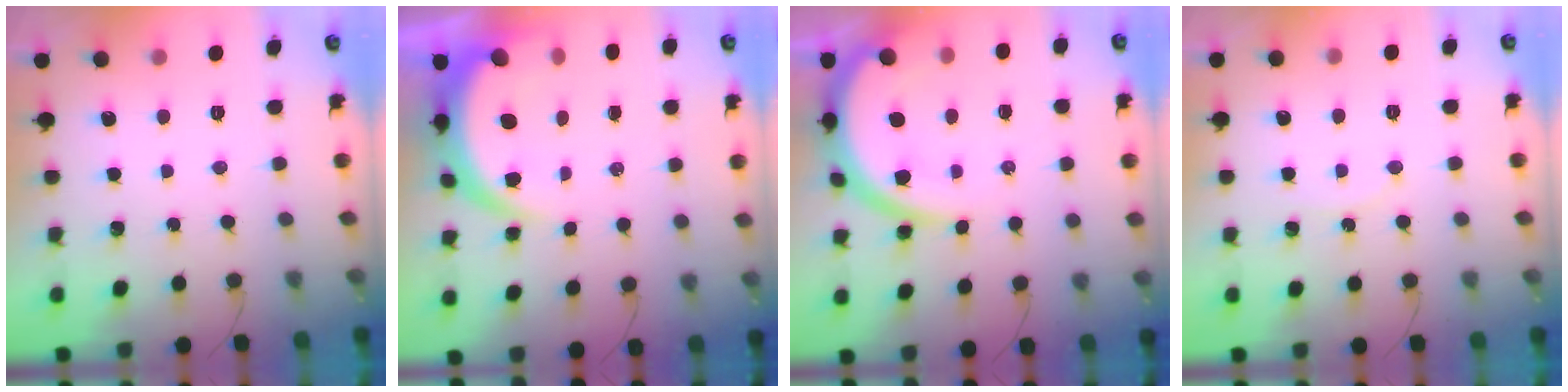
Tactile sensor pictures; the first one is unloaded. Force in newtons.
{"total": 8.6, "press": 8.5, "slide": 1.1}
{"total": 12.5, "press": 12.5, "slide": 1.0}
{"total": 4.7, "press": 4.6, "slide": 0.6}